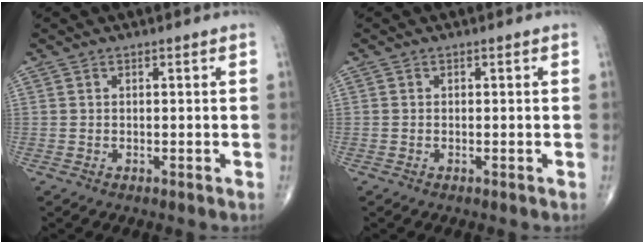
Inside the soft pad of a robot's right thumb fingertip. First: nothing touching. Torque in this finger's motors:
{"motor_torque": [0.01, 0.16, 0.24, 0.13, -0.01]}